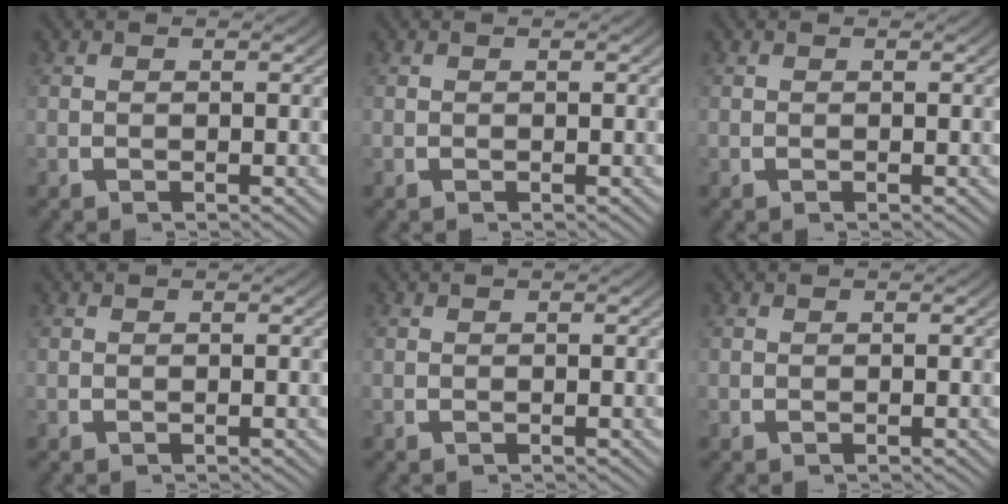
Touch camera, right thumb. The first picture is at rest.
{"total": 0.0}
{"total": 0.0}
{"total": 0.0}
{"total": 0.0}
{"total": 0.0}